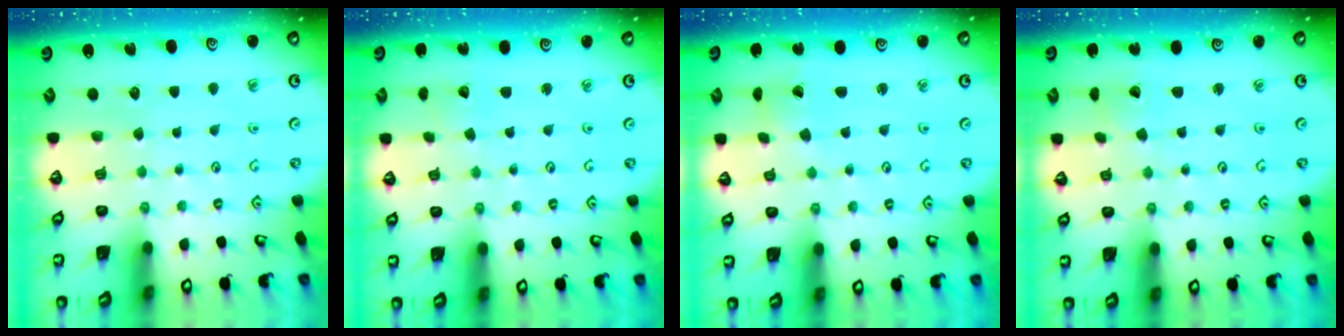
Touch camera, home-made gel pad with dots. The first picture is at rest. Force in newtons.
{"total": 1.8, "press": 1.8, "slide": 0.2}
{"total": 1.9, "press": 1.8, "slide": 0.7}
{"total": 0.9, "press": 0.9, "slide": 0.1}